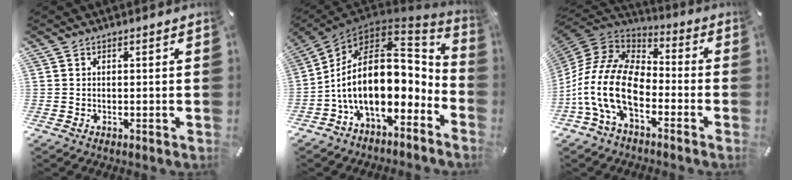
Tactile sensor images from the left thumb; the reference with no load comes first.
{"total": 22.6, "force": [-1.6, 14.0, 17.7], "torque": [-0.327, -0.032, -0.026]}
{"total": 19.4, "force": [-8.3, 11.5, 13.2], "torque": [-0.291, 0.027, -0.150]}